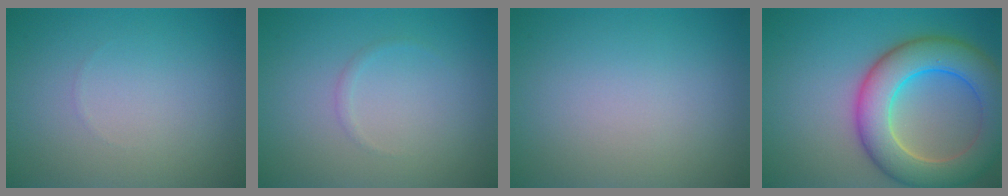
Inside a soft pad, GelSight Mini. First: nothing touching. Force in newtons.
{"total": 0.6, "press": 0.6, "slide": 0.0}
{"total": 0.0}
{"total": 9.0, "press": 9.0, "slide": 0.6}